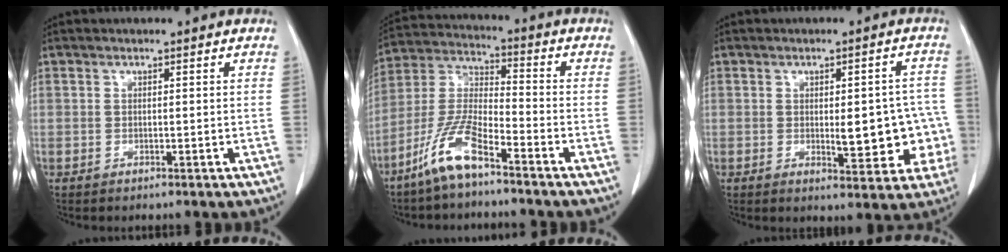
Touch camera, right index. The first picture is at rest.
{"total": 9.8, "force": [-6.7, 1.5, 7.1], "torque": [-0.158, -0.013, -0.140]}
{"total": 9.8, "force": [-1.4, 3.6, 9.0], "torque": [-0.101, 0.014, -0.008]}